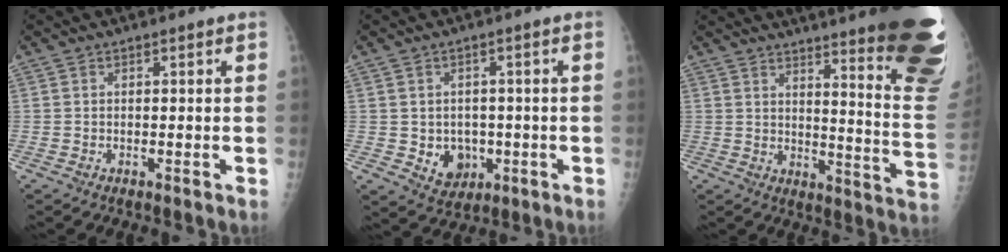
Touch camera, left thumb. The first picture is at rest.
{"total": 6.2, "force": [-1.1, 5.2, 3.1], "torque": [-0.014, 0.003, -0.002]}
{"total": 27.8, "force": [20.1, 3.5, 18.9], "torque": [-0.175, -0.142, 0.246]}